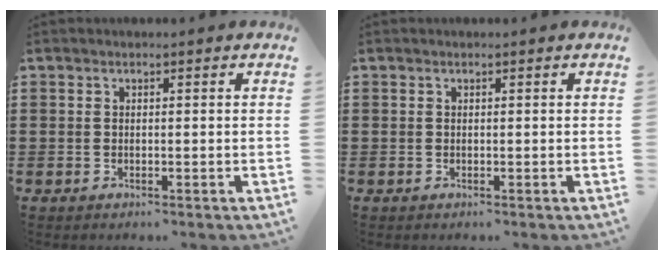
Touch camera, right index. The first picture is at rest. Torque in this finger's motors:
{"motor_torque": [-0.04, 0.36, 0.00, 0.00]}